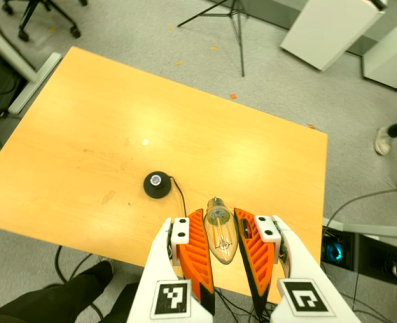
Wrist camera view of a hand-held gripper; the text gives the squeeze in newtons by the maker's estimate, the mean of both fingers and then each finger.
{"total": 13.7, "left": 15.3, "right": 12.1}